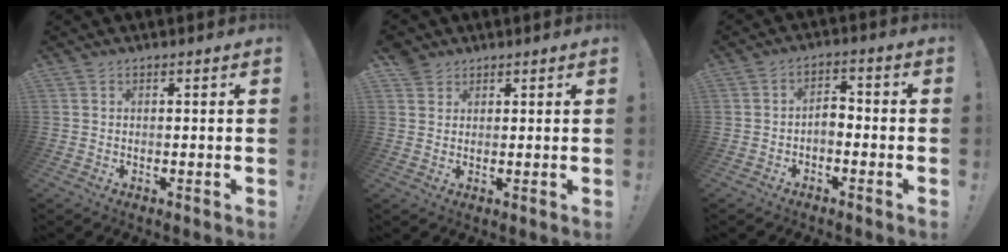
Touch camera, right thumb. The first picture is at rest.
{"total": 3.4, "force": [2.5, 2.4, 0.4], "torque": [-0.007, -0.012, 0.046]}
{"total": 4.4, "force": [-1.5, 2.8, 3.0], "torque": [-0.052, 0.002, -0.032]}